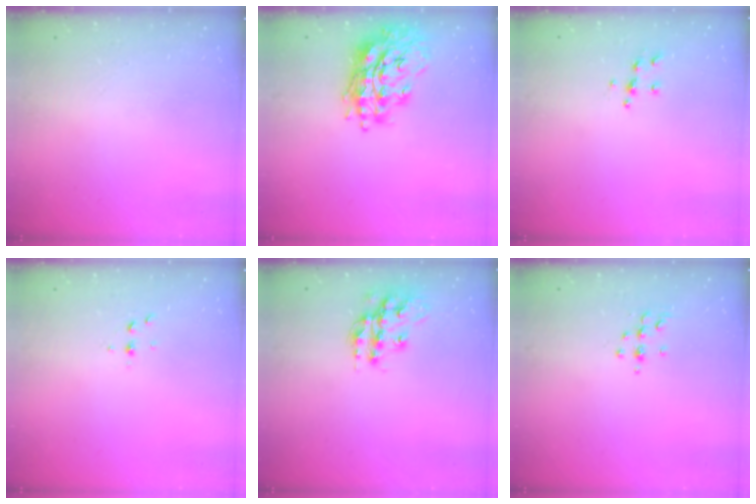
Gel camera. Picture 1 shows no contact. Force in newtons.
{"total": 18.7, "press": 18.7, "slide": 1.8}
{"total": 5.5, "press": 5.5, "slide": 0.5}
{"total": 2.5, "press": 2.4, "slide": 0.2}
{"total": 14.9, "press": 14.9, "slide": 0.9}
{"total": 5.0, "press": 4.8, "slide": 1.4}